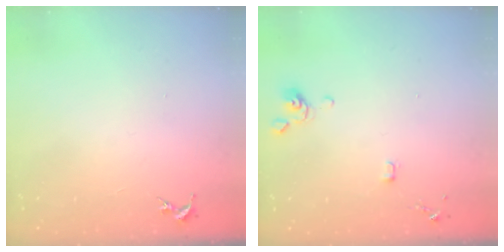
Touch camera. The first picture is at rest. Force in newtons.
{"total": 3.6, "press": 3.5, "slide": 0.8}